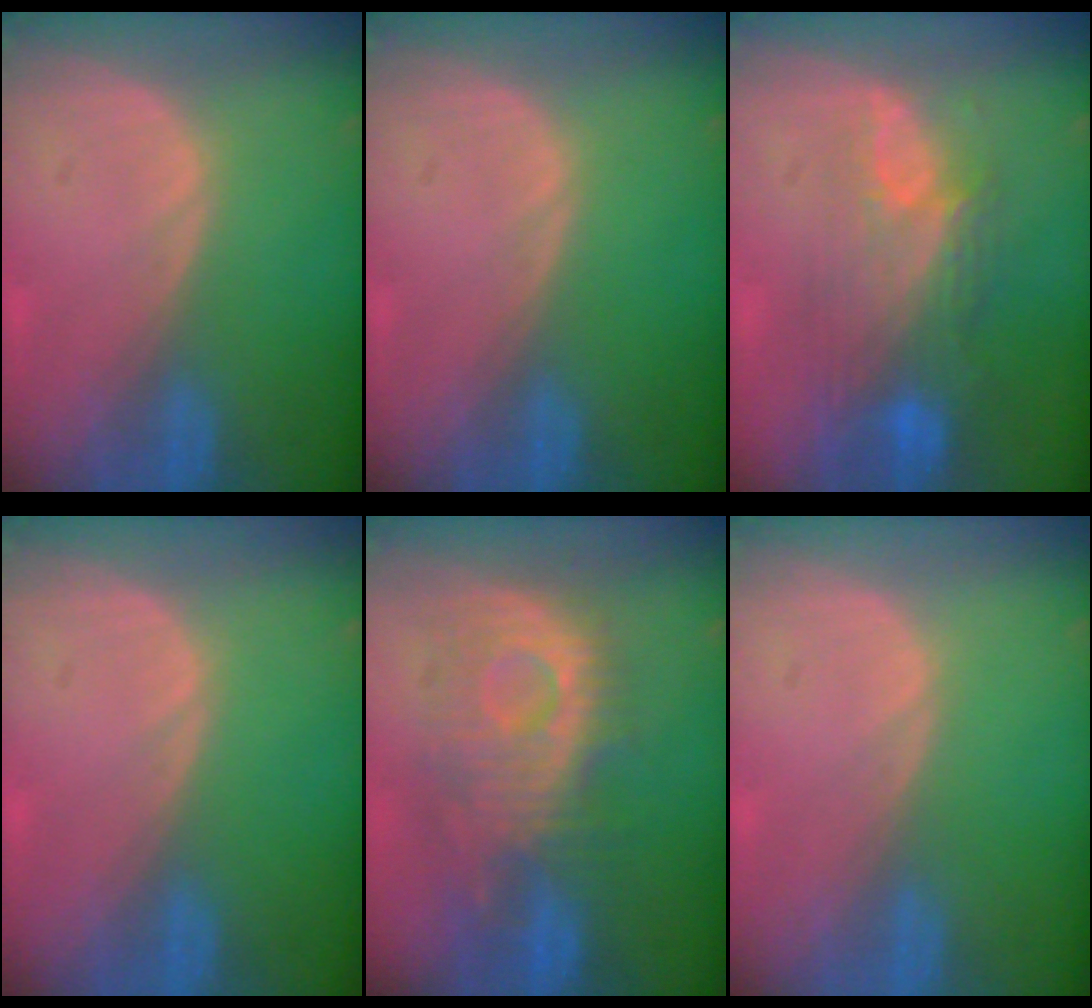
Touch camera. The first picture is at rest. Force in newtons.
{"total": 0.0}
{"total": 9.7, "press": 8.2, "slide": 5.2}
{"total": 0.0}
{"total": 10.2, "press": 9.9, "slide": 2.6}
{"total": 0.0}